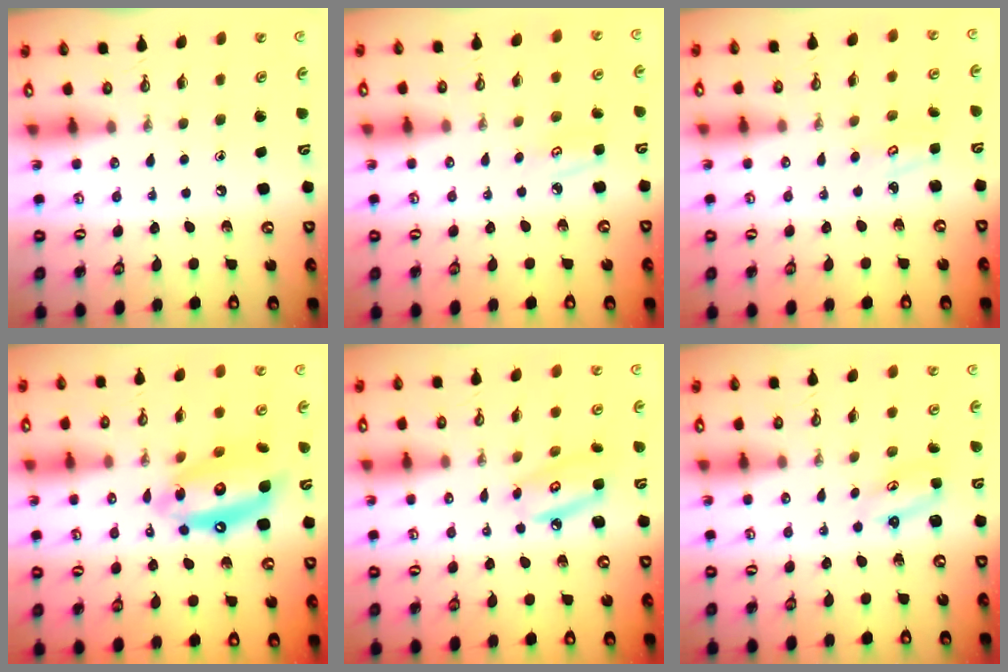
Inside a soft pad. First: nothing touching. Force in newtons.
{"total": 3.9, "press": 3.9, "slide": 0.4}
{"total": 2.9, "press": 2.8, "slide": 0.3}
{"total": 16.0, "press": 15.9, "slide": 1.9}
{"total": 7.2, "press": 7.1, "slide": 0.5}
{"total": 3.2, "press": 3.2, "slide": 0.3}